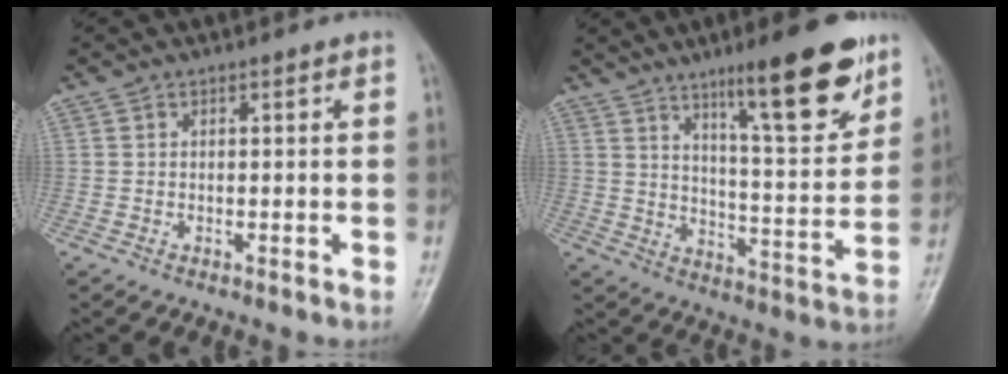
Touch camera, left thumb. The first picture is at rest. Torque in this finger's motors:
{"motor_torque": [0.71, 0.45, 1.57, -1.20, 0.22]}